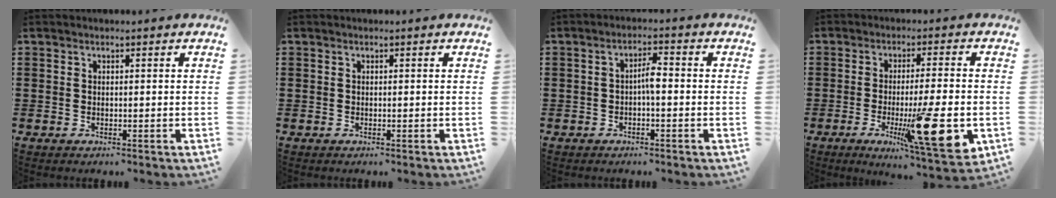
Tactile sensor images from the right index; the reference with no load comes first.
{"total": 0.0}
{"total": 3.0, "force": [-0.5, 0.7, 2.9], "torque": [-0.054, 0.004, -0.011]}
{"total": 14.3, "force": [-3.9, 2.3, 13.5], "torque": [-0.209, -0.017, -0.057]}